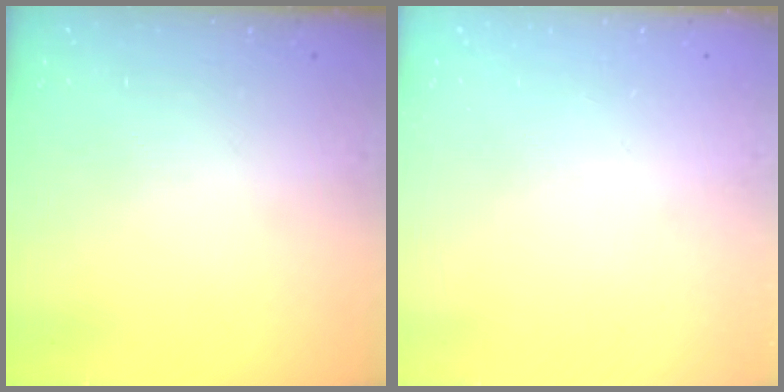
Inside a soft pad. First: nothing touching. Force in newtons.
{"total": 0.0}